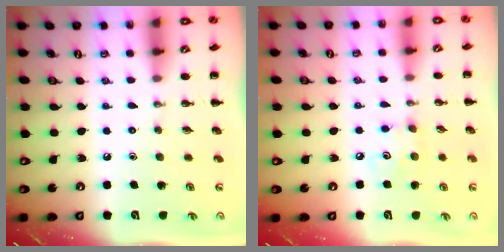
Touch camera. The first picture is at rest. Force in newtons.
{"total": 4.5, "press": 4.5, "slide": 0.7}